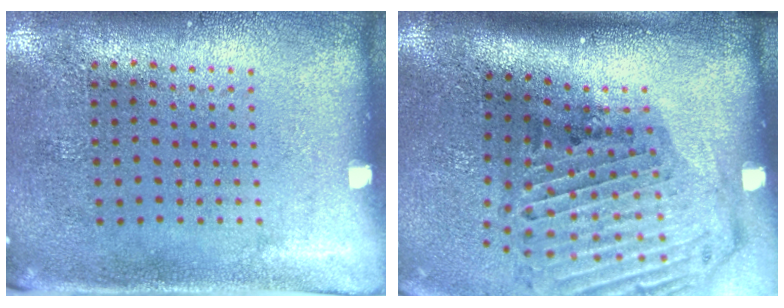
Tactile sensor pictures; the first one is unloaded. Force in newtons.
{"total": 3.1, "press": 2.2, "slide": 2.2}